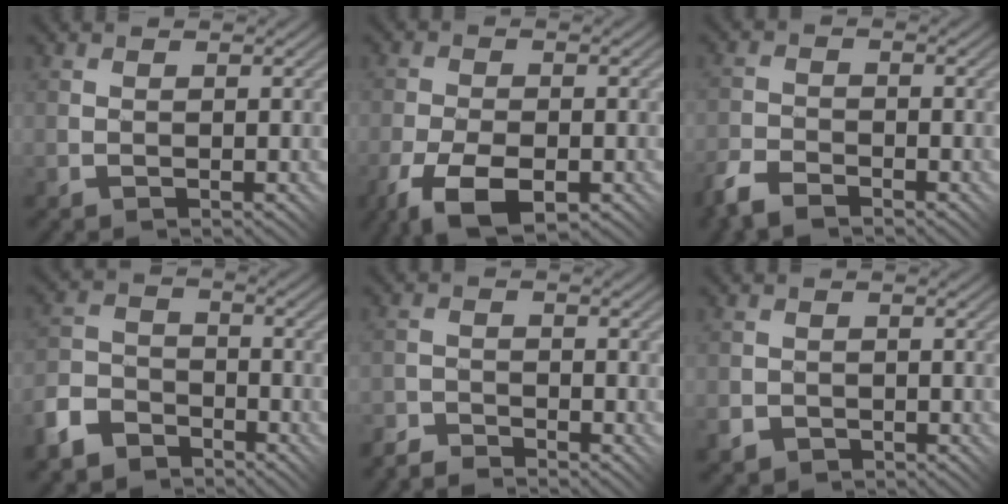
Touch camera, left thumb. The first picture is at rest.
{"total": 8.2, "force": [-4.5, 3.6, 5.9], "torque": [-0.124, -0.016, -0.073]}
{"total": 5.0, "force": [-3.9, 2.1, 2.3], "torque": [-0.051, -0.004, -0.082]}
{"total": 7.1, "force": [-5.1, 4.3, 2.6], "torque": [-0.063, -0.005, -0.115]}
{"total": 3.4, "force": [-3.4, 0.5, 0.3], "torque": [-0.001, 0.005, -0.072]}
{"total": 2.9, "force": [-1.6, 2.4, 0.4], "torque": [0.000, 0.000, -0.032]}